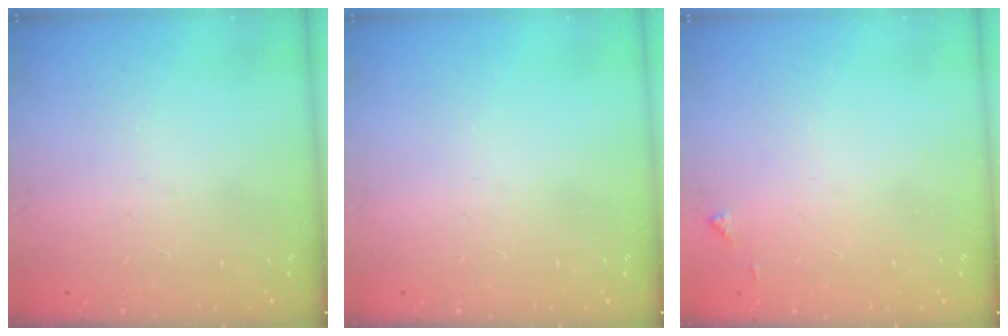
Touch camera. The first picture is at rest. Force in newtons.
{"total": 0.0}
{"total": 3.8, "press": 3.7, "slide": 0.6}